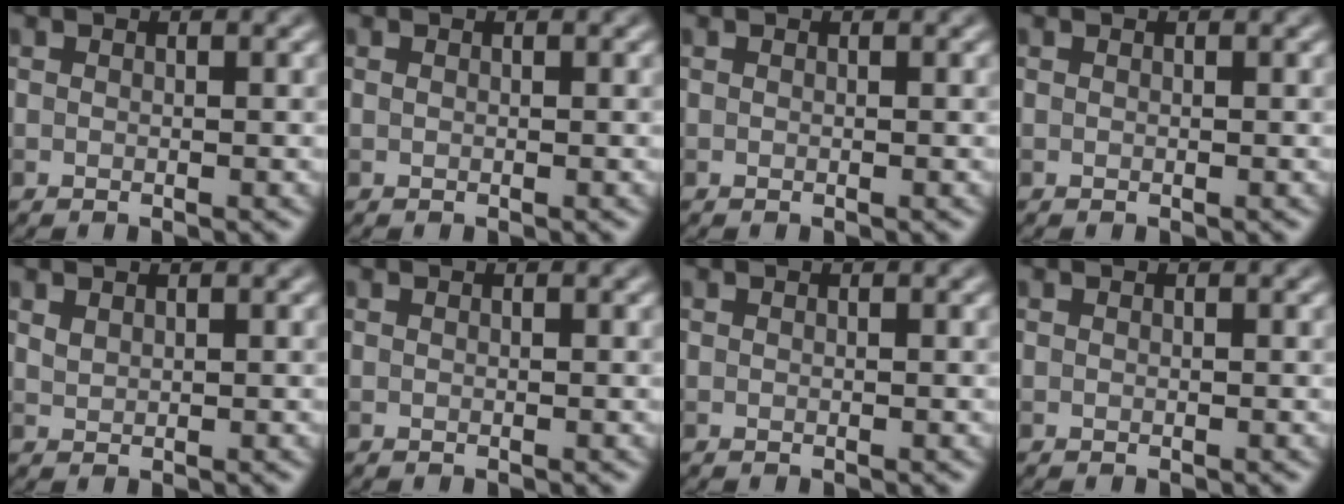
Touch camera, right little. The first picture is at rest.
{"total": 0.0}
{"total": 0.0}
{"total": 0.0}
{"total": 0.8, "force": [0.7, 0.3, 0.3], "torque": [-0.011, 0.000, 0.018]}
{"total": 0.0}
{"total": 0.0}
{"total": 0.0}